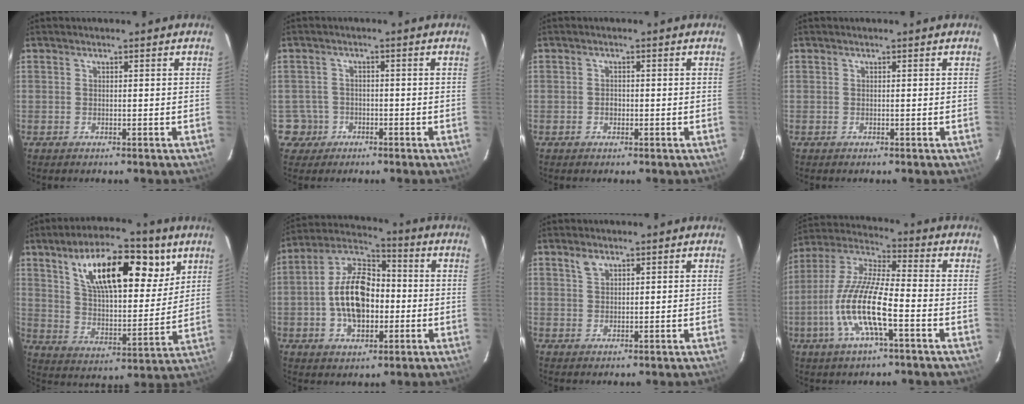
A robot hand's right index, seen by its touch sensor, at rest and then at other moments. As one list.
[{"total": 4.1, "force": [-1.6, 3.7, -0.3], "torque": [0.004, 0.021, -0.028]}, {"total": 1.1, "force": [-0.4, 1.0, 0.4], "torque": [-0.007, 0.003, -0.005]}, {"total": 0.0}, {"total": 21.4, "force": [10.7, 8.8, 16.3], "torque": [-0.268, 0.020, 0.179]}, {"total": 14.6, "force": [-1.9, 8.9, 11.4], "torque": [-0.217, 0.024, -0.032]}, {"total": 2.1, "force": [1.5, 1.1, 1.0], "torque": [-0.020, 0.004, 0.030]}, {"total": 15.0, "force": [-4.9, 3.1, 13.8], "torque": [-0.287, -0.006, -0.101]}]